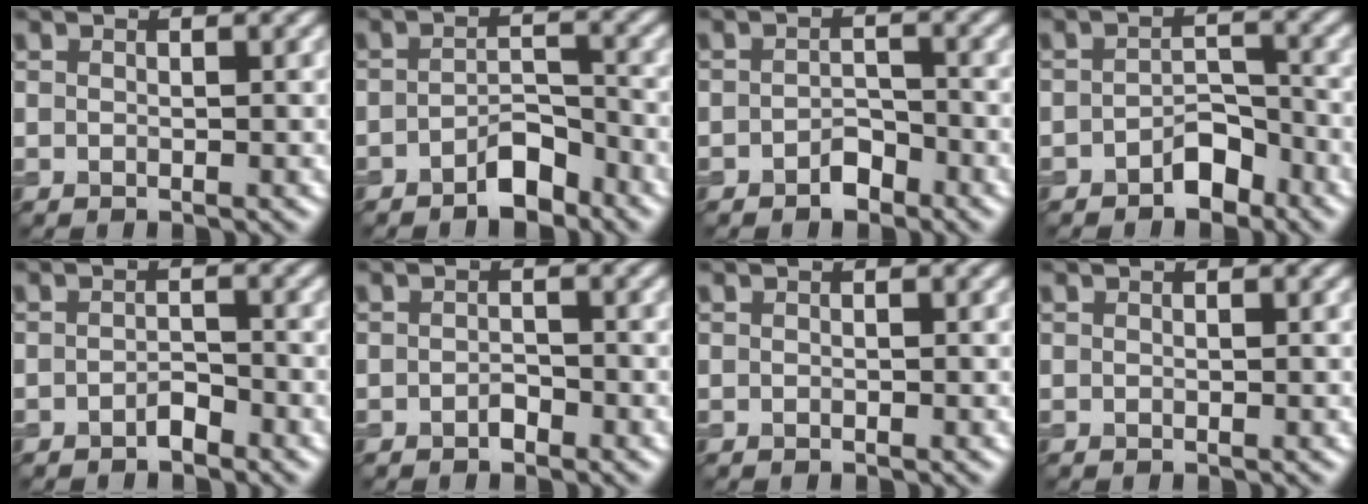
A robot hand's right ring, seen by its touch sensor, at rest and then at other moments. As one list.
[{"total": 3.2, "force": [-2.3, 1.2, 1.8], "torque": [-0.024, 0.011, -0.043]}, {"total": 1.9, "force": [-1.3, 1.1, 0.9], "torque": [-0.012, 0.005, -0.025]}, {"total": 2.7, "force": [-1.9, 1.4, 1.3], "torque": [-0.017, 0.012, -0.032]}, {"total": 1.4, "force": [-1.0, 0.6, 0.7], "torque": [-0.010, 0.004, -0.019]}, {"total": 1.0, "force": [-0.7, 0.5, 0.5], "torque": [-0.008, 0.001, -0.012]}, {"total": 0.0}, {"total": 0.0}]